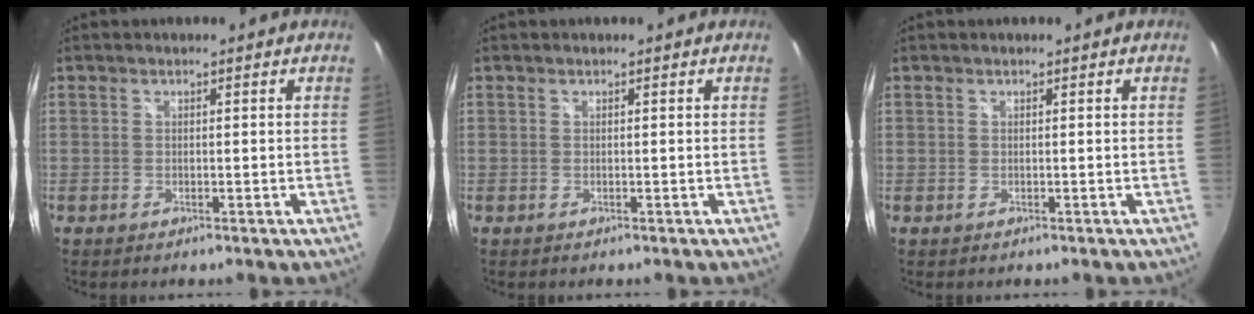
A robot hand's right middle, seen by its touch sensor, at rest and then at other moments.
{"total": 0.0}
{"total": 0.0}